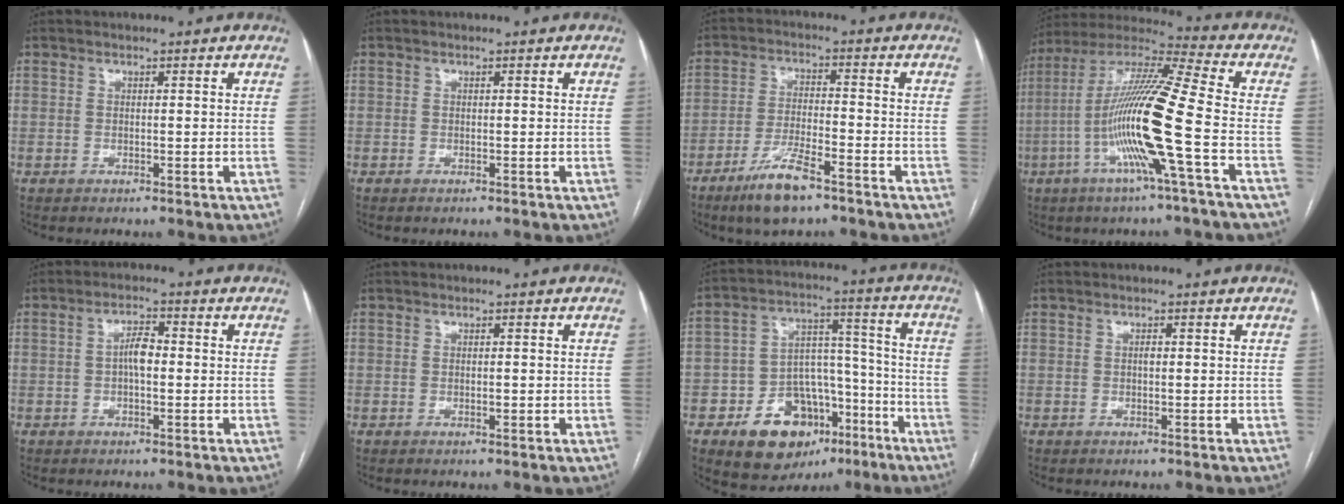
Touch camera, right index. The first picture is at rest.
{"total": 0.0}
{"total": 8.4, "force": [-5.7, 1.5, 6.1], "torque": [-0.120, -0.014, -0.102]}
{"total": 17.6, "force": [-4.8, -0.9, 16.9], "torque": [-0.333, -0.005, -0.104]}
{"total": 3.4, "force": [-0.2, 1.3, 3.2], "torque": [-0.058, 0.010, -0.005]}
{"total": 0.9, "force": [-0.1, 0.4, 0.8], "torque": [-0.015, -0.001, -0.001]}
{"total": 15.7, "force": [-8.3, 10.1, 8.7], "torque": [-0.124, 0.041, -0.117]}
{"total": 0.6, "force": [0.0, 0.3, 0.5], "torque": [-0.011, 0.001, -0.001]}